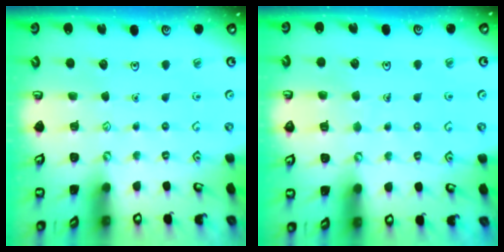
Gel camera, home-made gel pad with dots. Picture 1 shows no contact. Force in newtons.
{"total": 4.3, "press": 4.3, "slide": 0.4}